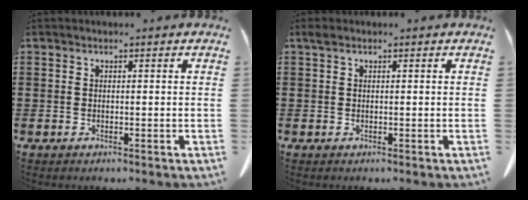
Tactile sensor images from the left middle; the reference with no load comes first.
{"total": 0.8, "force": [0.4, 0.5, 0.4], "torque": [-0.011, 0.003, 0.008]}